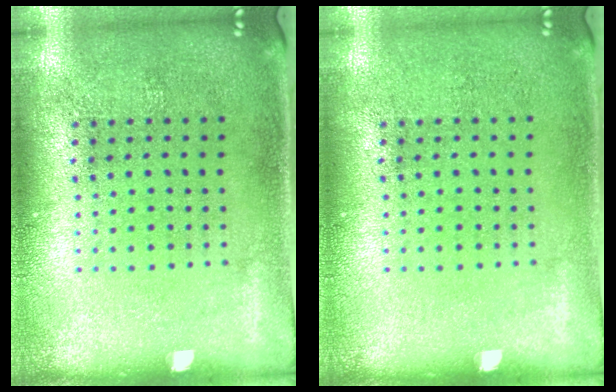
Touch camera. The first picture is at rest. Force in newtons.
{"total": 0.0}